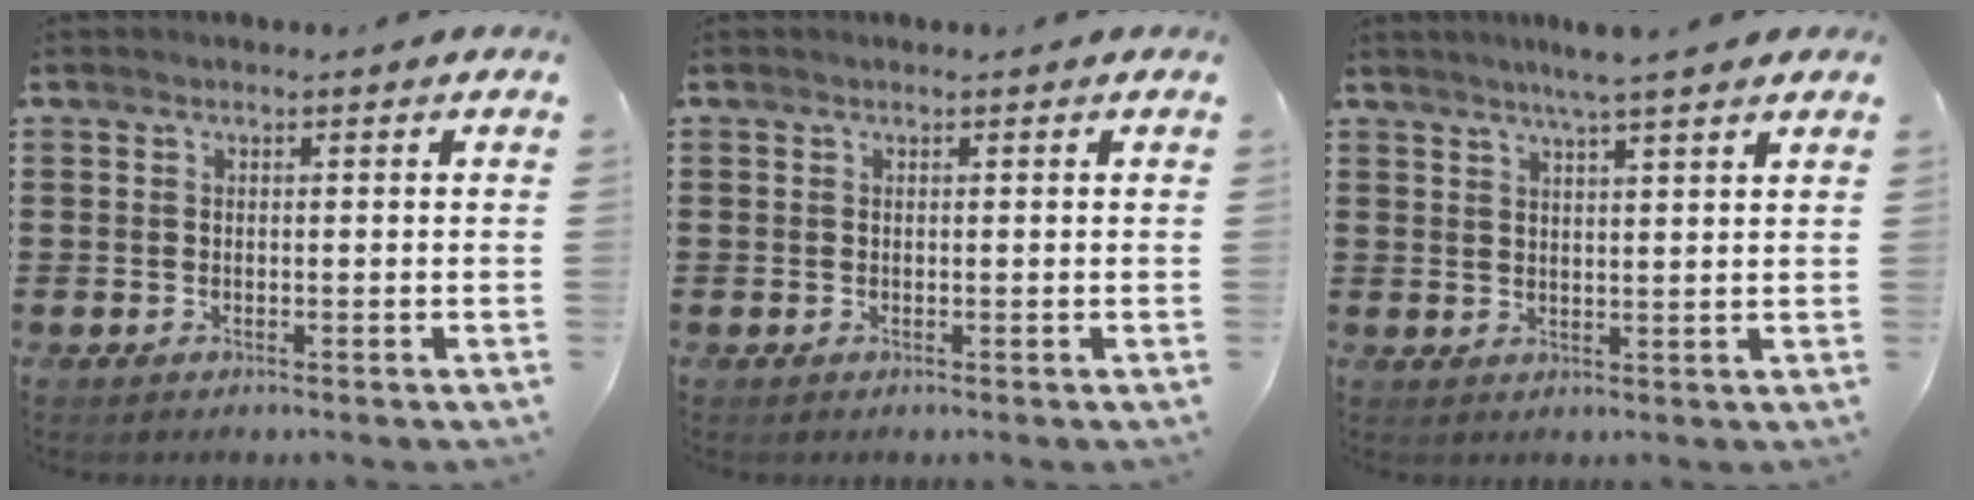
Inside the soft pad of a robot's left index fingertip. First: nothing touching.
{"total": 0.0}
{"total": 4.2, "force": [3.6, -0.8, 2.1], "torque": [-0.050, -0.008, 0.063]}